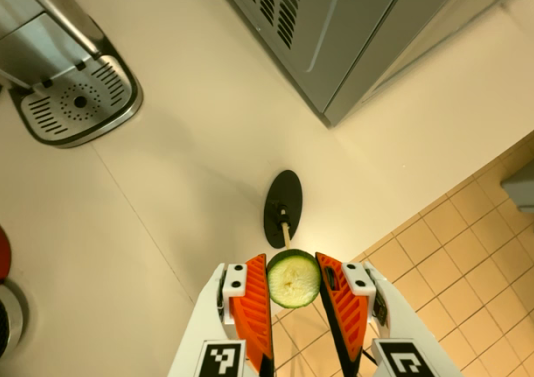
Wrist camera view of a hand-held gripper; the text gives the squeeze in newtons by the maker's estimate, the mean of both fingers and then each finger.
{"total": 8.2, "left": 8.0, "right": 8.4}